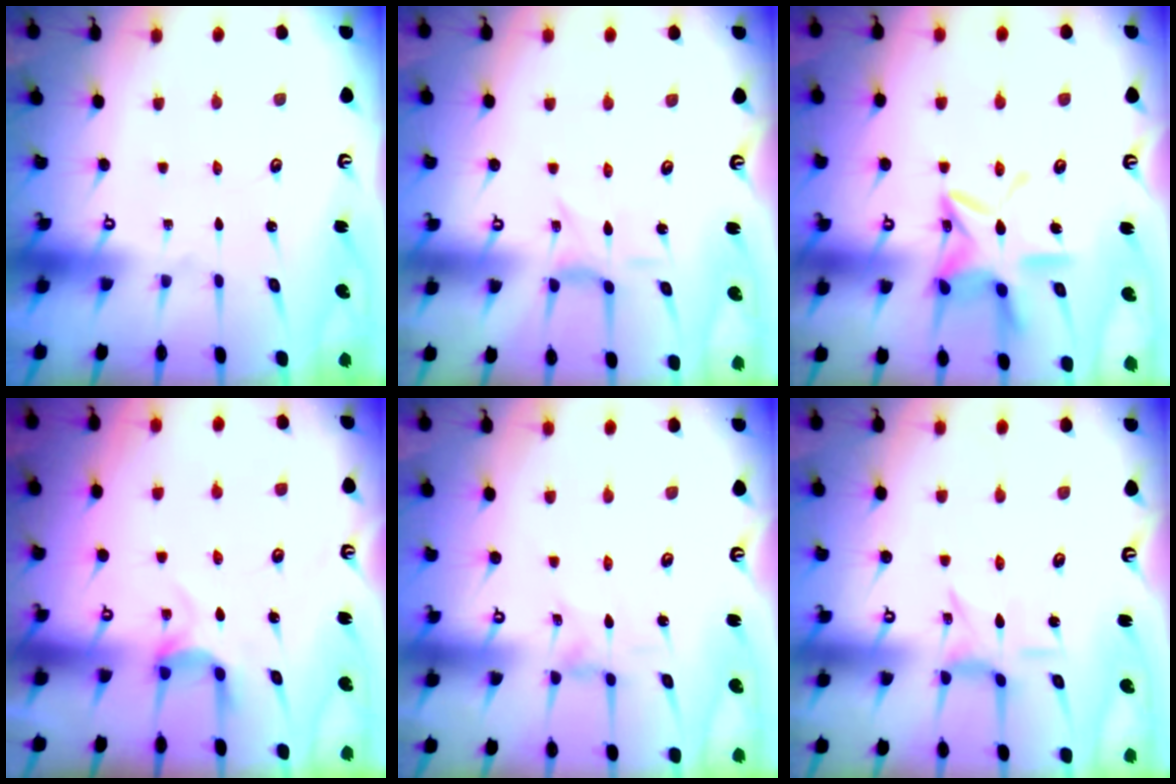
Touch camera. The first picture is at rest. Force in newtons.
{"total": 2.9, "press": 2.8, "slide": 0.7}
{"total": 16.1, "press": 16.1, "slide": 1.2}
{"total": 5.3, "press": 5.2, "slide": 1.0}
{"total": 1.0, "press": 0.9, "slide": 0.3}
{"total": 3.2, "press": 3.1, "slide": 0.4}